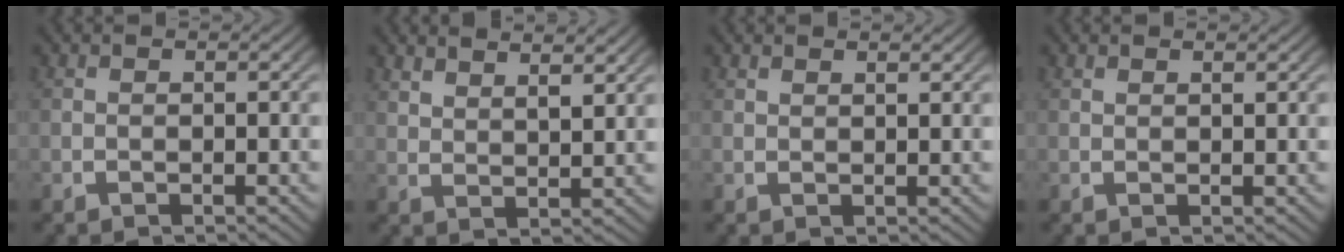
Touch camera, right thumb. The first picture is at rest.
{"total": 3.2, "force": [3.0, 0.3, 1.1], "torque": [-0.017, 0.001, 0.059]}
{"total": 1.0, "force": [0.9, -0.1, 0.2], "torque": [-0.003, -0.001, 0.021]}
{"total": 0.7, "force": [0.6, -0.1, 0.1], "torque": [-0.004, -0.001, 0.015]}